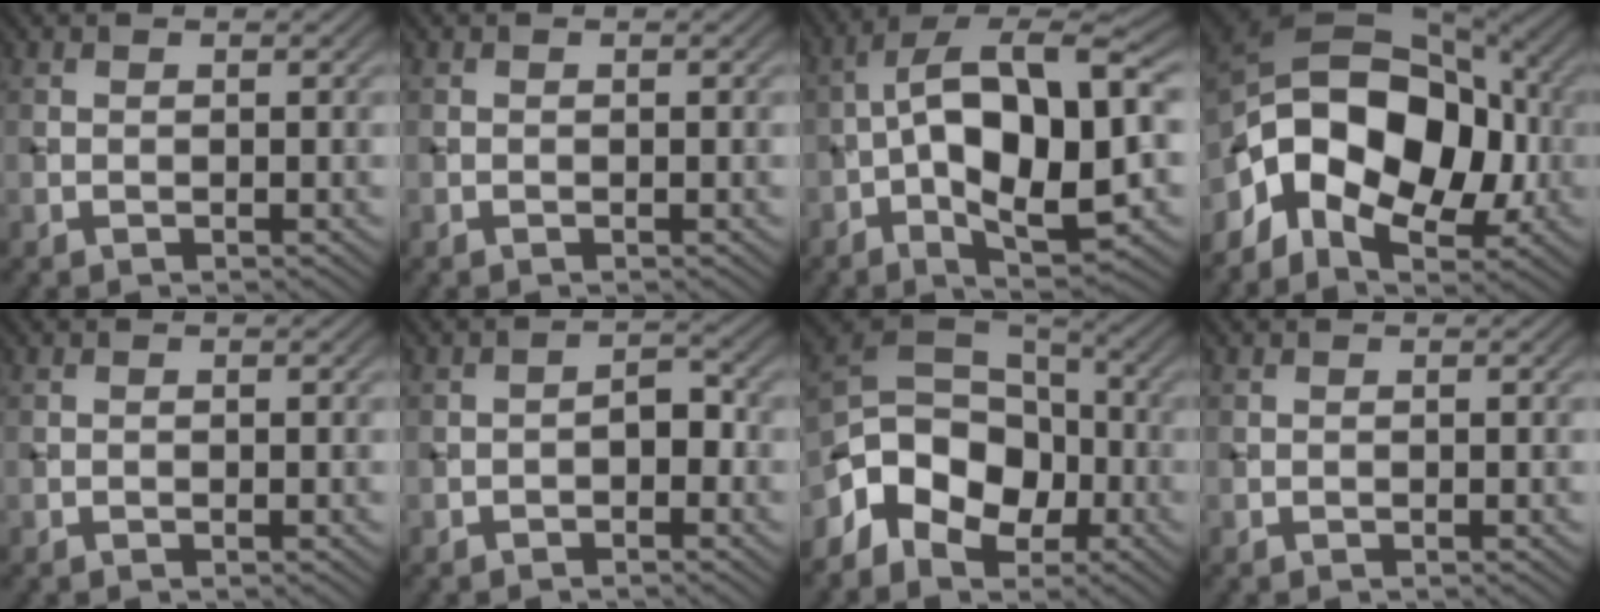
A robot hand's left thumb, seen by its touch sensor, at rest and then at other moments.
{"total": 0.0}
{"total": 14.7, "force": [-1.5, 6.7, 13.1], "torque": [-0.228, 0.011, -0.030]}
{"total": 14.2, "force": [-3.2, 8.9, 10.6], "torque": [-0.184, 0.005, -0.068]}
{"total": 0.0}
{"total": 2.4, "force": [-1.1, 1.2, 1.7], "torque": [-0.024, 0.008, -0.024]}
{"total": 10.5, "force": [-4.5, 6.9, 6.5], "torque": [-0.132, -0.008, -0.103]}
{"total": 0.0}